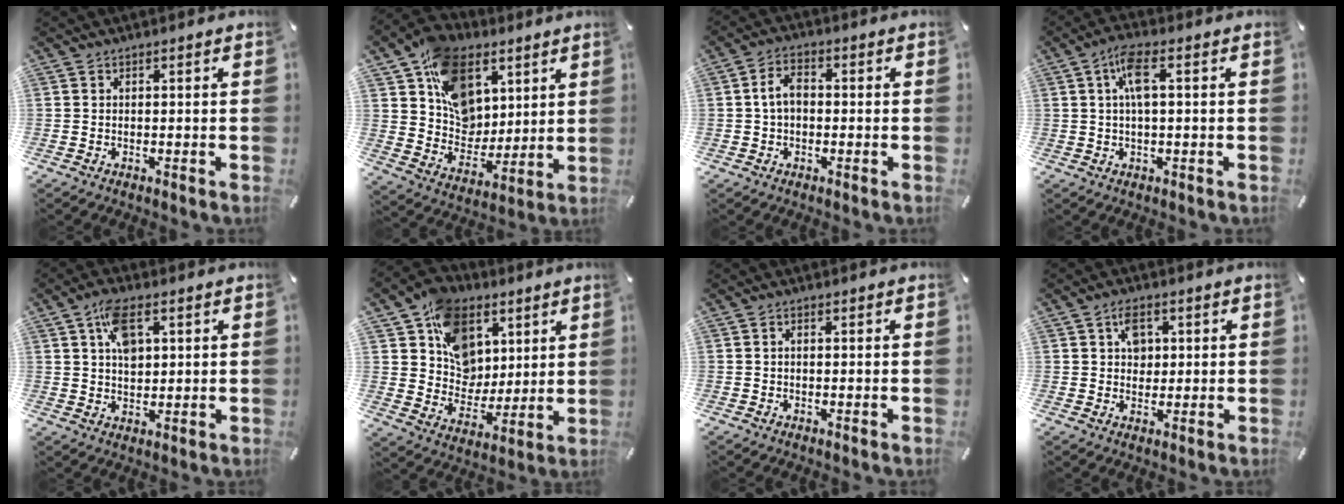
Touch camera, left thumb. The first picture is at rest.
{"total": 16.1, "force": [7.5, 12.5, 6.8], "torque": [-0.126, -0.040, 0.148]}
{"total": 4.7, "force": [-0.1, 3.2, 3.5], "torque": [-0.073, 0.009, -0.004]}
{"total": 6.3, "force": [1.1, 2.0, 5.9], "torque": [-0.113, 0.008, 0.019]}
{"total": 7.1, "force": [2.6, 4.3, 5.0], "torque": [-0.085, 0.001, 0.043]}
{"total": 14.1, "force": [5.8, 11.9, 5.0], "torque": [-0.093, -0.033, 0.114]}
{"total": 0.8, "force": [0.0, 0.4, 0.7], "torque": [-0.013, 0.002, -0.002]}
{"total": 4.8, "force": [1.5, 3.9, 2.5], "torque": [-0.026, -0.005, 0.019]}